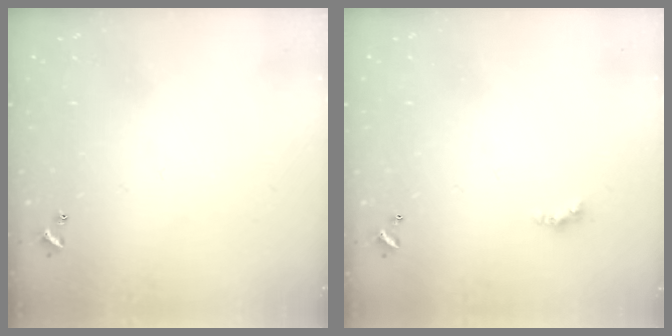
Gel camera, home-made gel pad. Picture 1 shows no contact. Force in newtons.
{"total": 1.3, "press": 1.2, "slide": 0.4}